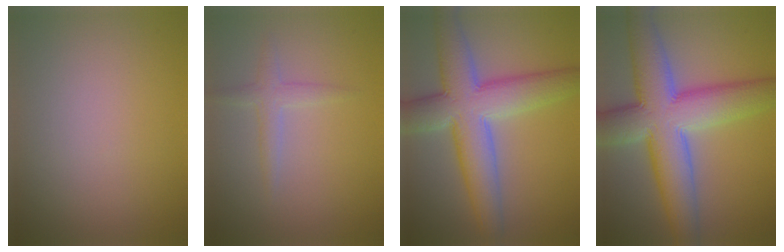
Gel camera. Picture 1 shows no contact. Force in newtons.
{"total": 1.7, "press": 1.7, "slide": 0.1}
{"total": 9.1, "press": 9.0, "slide": 0.6}
{"total": 11.2, "press": 11.2, "slide": 0.5}